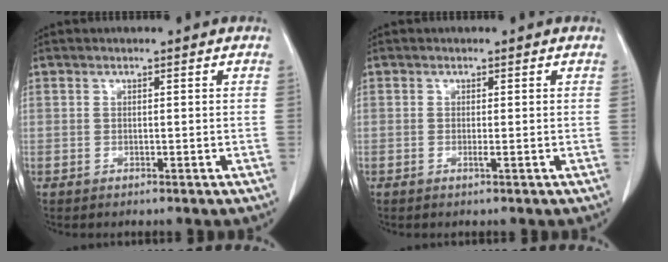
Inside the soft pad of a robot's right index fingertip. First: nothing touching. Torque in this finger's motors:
{"motor_torque": [0.30, 0.03, 0.16, 0.04]}